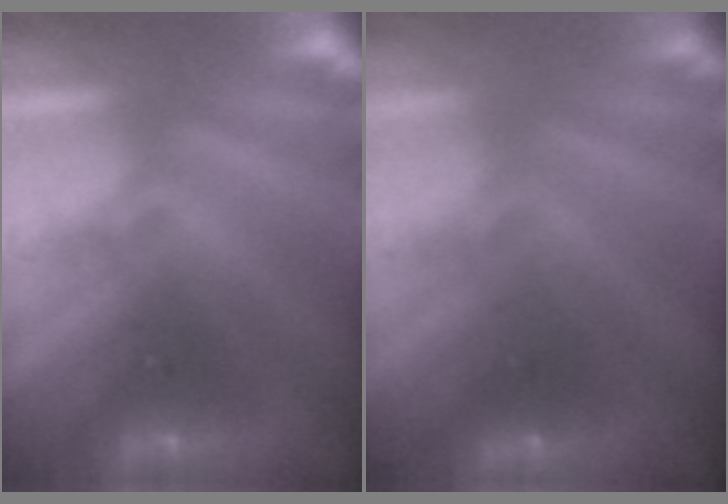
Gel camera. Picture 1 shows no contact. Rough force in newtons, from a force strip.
{"total": 1.6}